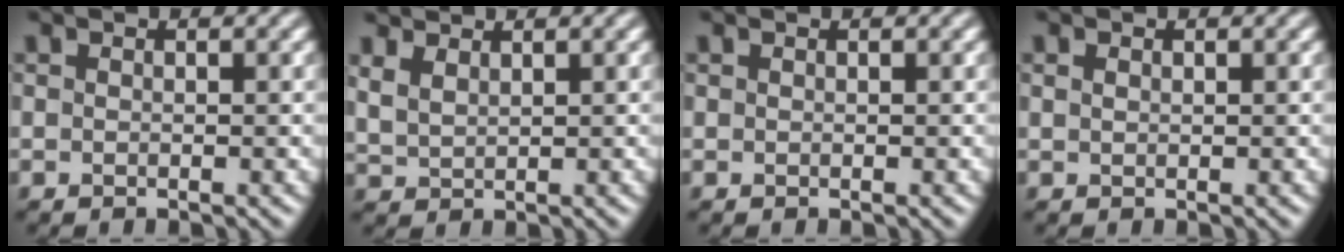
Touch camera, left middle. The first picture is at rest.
{"total": 2.7, "force": [2.2, 1.1, 1.2], "torque": [-0.027, 0.007, 0.044]}
{"total": 0.0}
{"total": 0.5, "force": [0.3, 0.3, 0.2], "torque": [-0.006, 0.000, 0.007]}